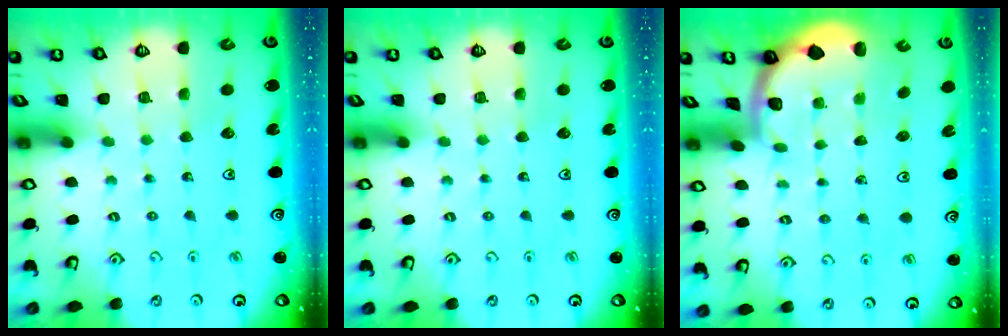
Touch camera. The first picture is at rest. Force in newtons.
{"total": 0.0}
{"total": 1.6, "press": 1.6, "slide": 0.1}